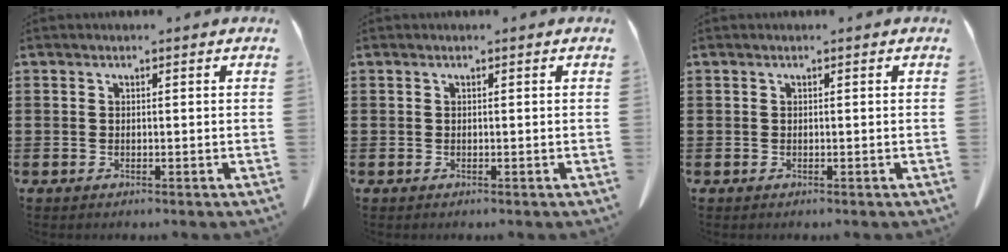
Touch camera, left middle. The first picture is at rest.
{"total": 0.0}
{"total": 0.0}